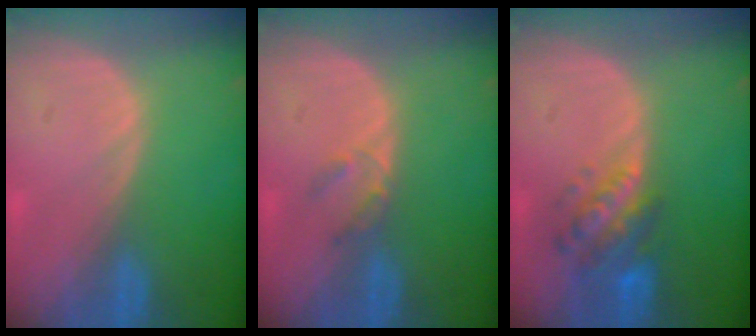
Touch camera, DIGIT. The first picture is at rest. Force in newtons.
{"total": 2.3, "press": 2.0, "slide": 1.1}
{"total": 6.2, "press": 6.0, "slide": 1.5}